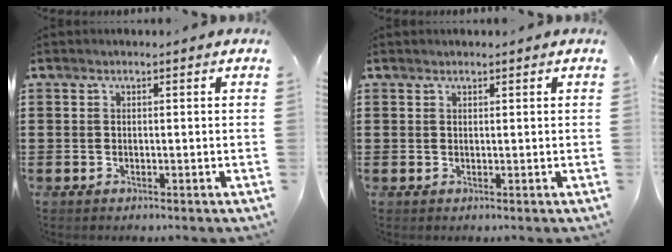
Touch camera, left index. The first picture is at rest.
{"total": 0.5, "force": [0.5, 0.1, 0.2], "torque": [-0.005, -0.001, 0.011]}